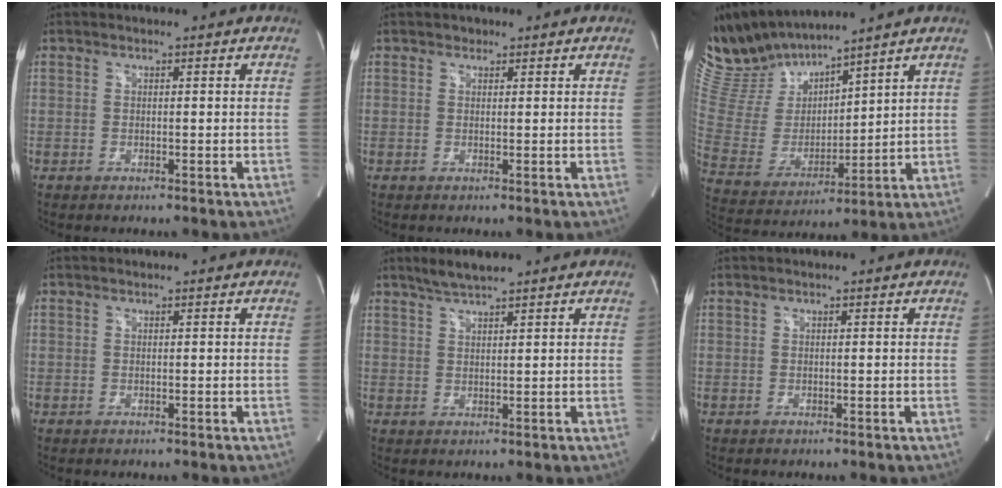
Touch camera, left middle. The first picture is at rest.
{"total": 0.8, "force": [0.6, 0.6, 0.1], "torque": [0.000, -0.001, 0.006]}
{"total": 13.1, "force": [12.3, 2.6, 3.6], "torque": [-0.093, 0.006, 0.262]}
{"total": 0.0}
{"total": 3.8, "force": [3.2, 0.1, 2.0], "torque": [-0.049, 0.007, 0.064]}
{"total": 0.0}